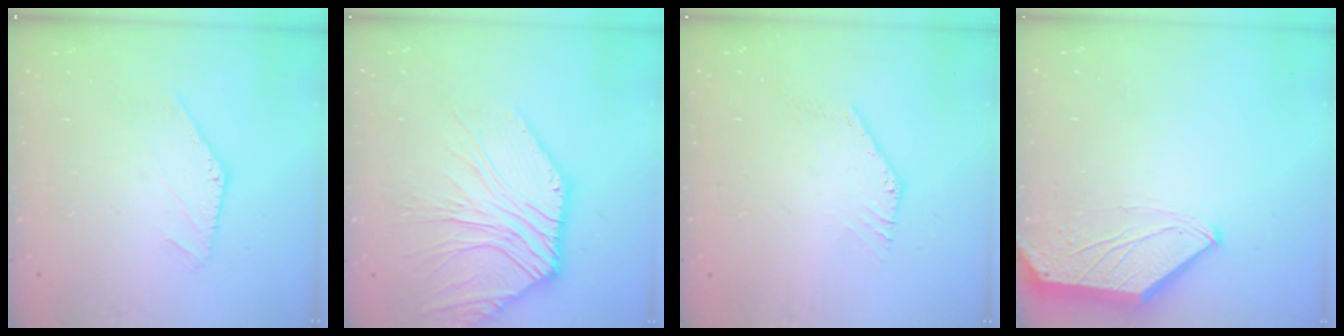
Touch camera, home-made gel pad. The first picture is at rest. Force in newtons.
{"total": 9.8, "press": 9.8, "slide": 0.8}
{"total": 0.9, "press": 0.8, "slide": 0.4}
{"total": 0.0}